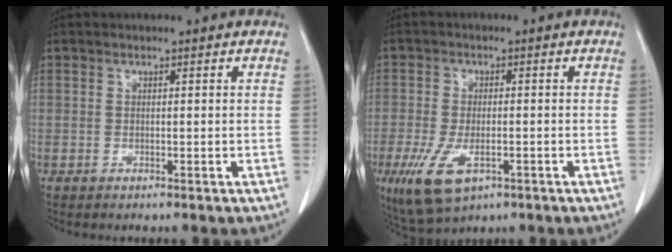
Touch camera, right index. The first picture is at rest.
{"total": 8.5, "force": [-3.9, 4.0, 6.4], "torque": [-0.128, -0.012, -0.061]}